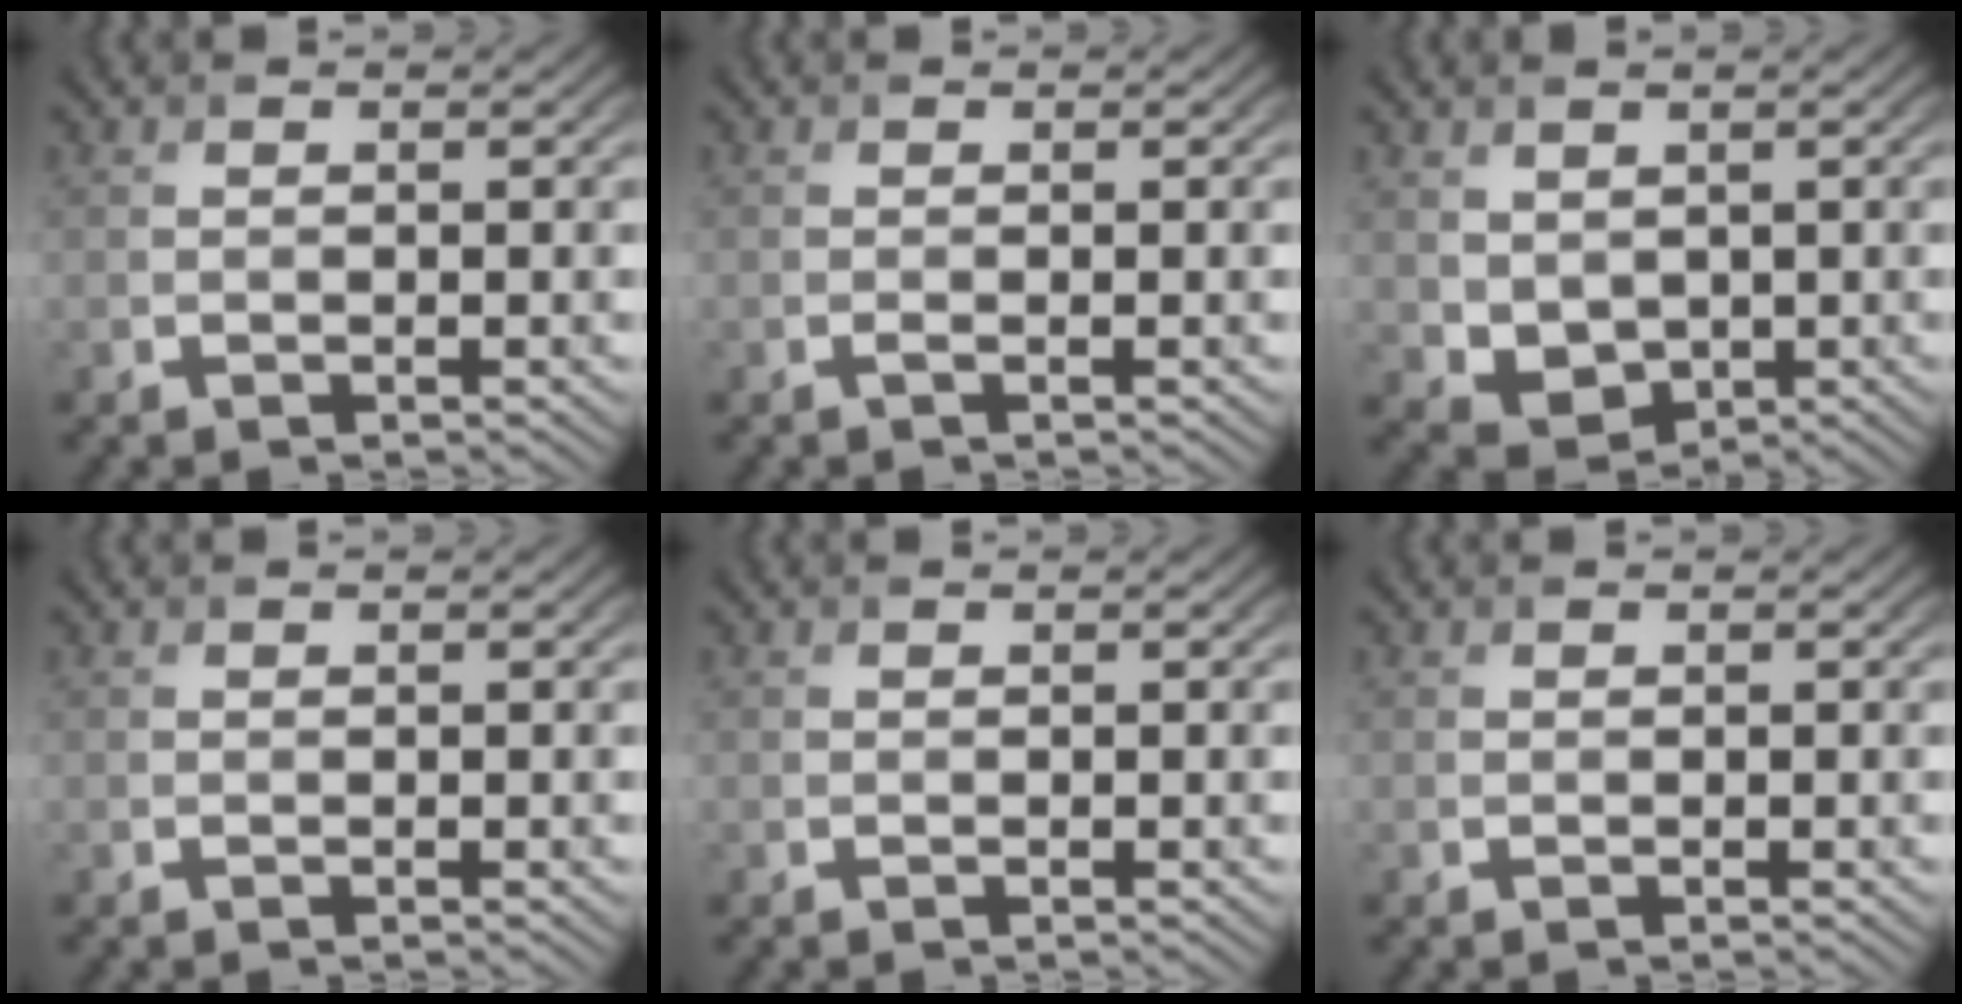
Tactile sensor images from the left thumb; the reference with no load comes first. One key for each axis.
{"total": 0.5, "fx": -0.2, "fy": 0.0, "fz": 0.5, "tx": -0.013, "ty": -0.003, "tz": -0.004}
{"total": 3.7, "fx": 1.2, "fy": 2.9, "fz": 2.0, "tx": -0.056, "ty": -0.014, "tz": 0.031}
{"total": 0.0}
{"total": 0.0}
{"total": 0.0}